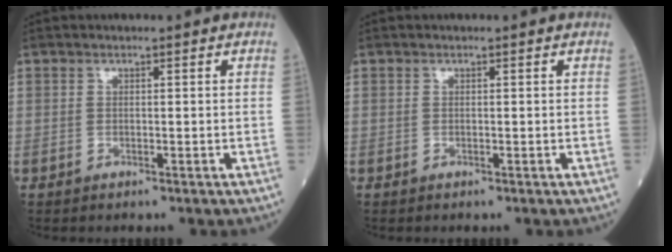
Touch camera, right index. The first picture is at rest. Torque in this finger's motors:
{"motor_torque": [0.01, 0.00, 0.00, 0.01]}